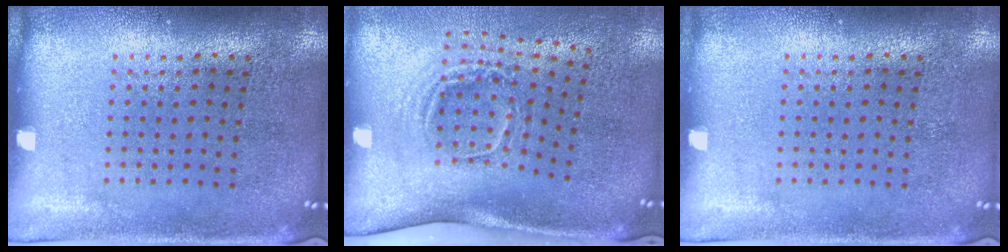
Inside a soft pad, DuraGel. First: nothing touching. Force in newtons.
{"total": 2.0, "press": 1.2, "slide": 1.6}
{"total": 0.0}